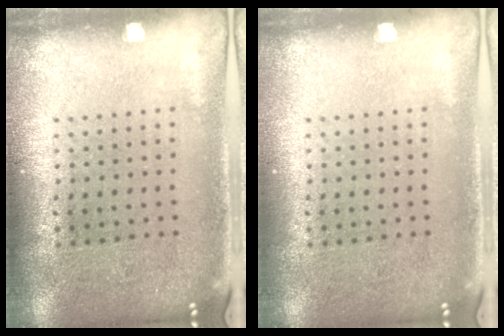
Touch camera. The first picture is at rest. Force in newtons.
{"total": 0.0}